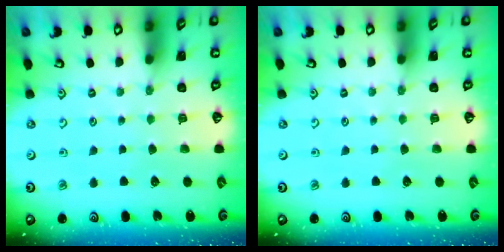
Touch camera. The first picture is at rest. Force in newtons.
{"total": 0.0}